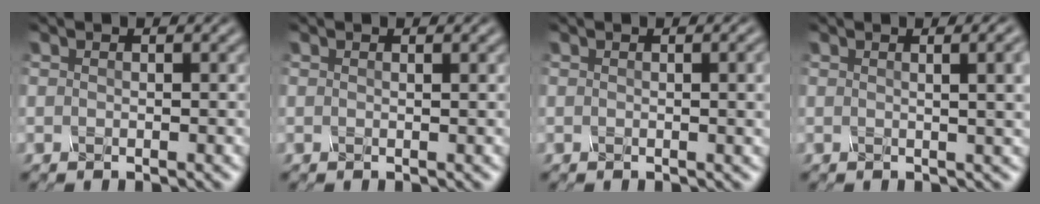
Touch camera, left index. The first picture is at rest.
{"total": 0.6, "force": [0.2, 0.2, 0.5], "torque": [0.000, 0.001, -0.001]}
{"total": 2.8, "force": [0.2, 1.0, 2.6], "torque": [-0.019, 0.006, 0.001]}
{"total": 6.3, "force": [1.5, 2.7, 5.4], "torque": [-0.022, 0.029, 0.000]}